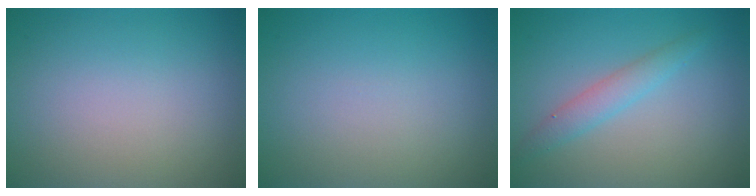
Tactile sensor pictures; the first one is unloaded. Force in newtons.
{"total": 0.0}
{"total": 2.2, "press": 2.2, "slide": 0.0}